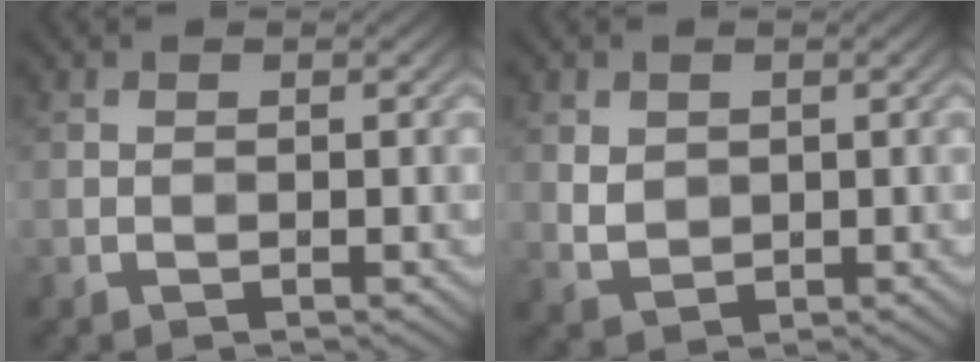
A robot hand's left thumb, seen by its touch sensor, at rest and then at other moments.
{"total": 2.3, "force": [0.8, 1.8, 1.1], "torque": [-0.032, -0.007, 0.019]}